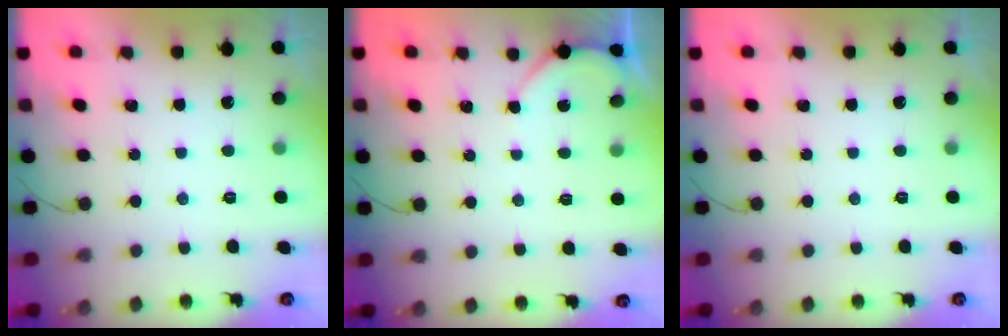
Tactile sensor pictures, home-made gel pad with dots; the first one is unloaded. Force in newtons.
{"total": 2.7, "press": 2.6, "slide": 0.4}
{"total": 0.0}